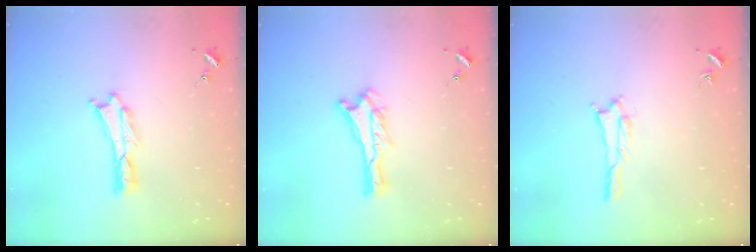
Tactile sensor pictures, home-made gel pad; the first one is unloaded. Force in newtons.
{"total": 0.0}
{"total": 1.7, "press": 1.7, "slide": 0.2}